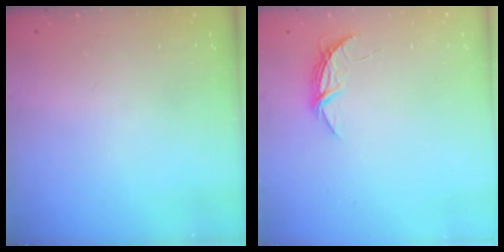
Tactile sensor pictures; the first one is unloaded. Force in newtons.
{"total": 5.0, "press": 5.0, "slide": 0.4}